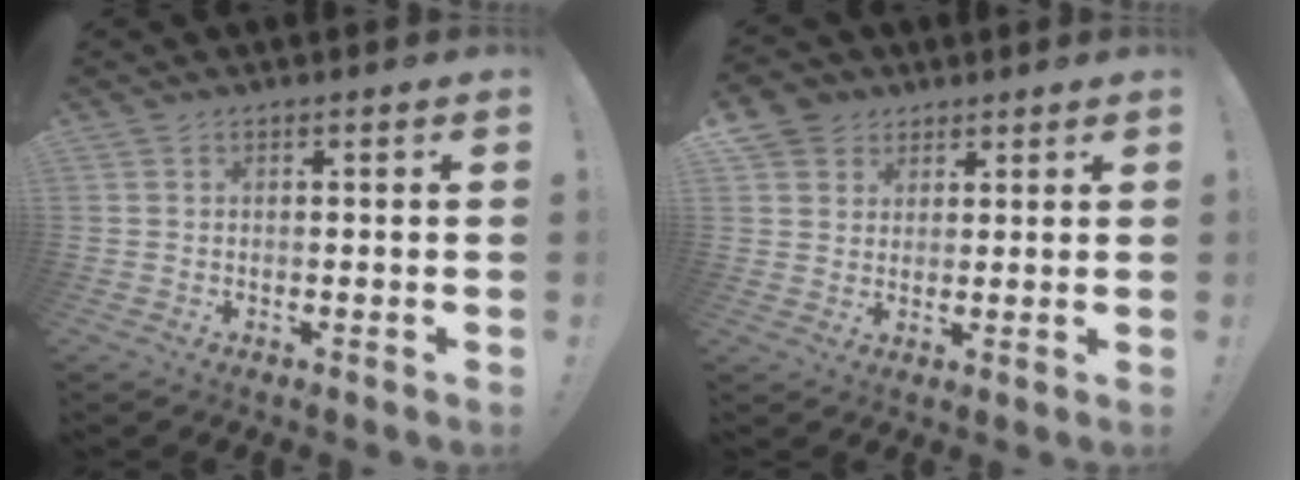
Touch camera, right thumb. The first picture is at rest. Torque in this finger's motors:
{"motor_torque": [0.33, 0.85, 0.43, 0.26, 0.03]}